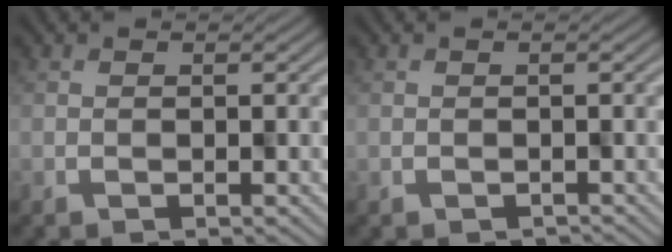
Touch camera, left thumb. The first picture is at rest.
{"total": 0.6, "force": [-0.6, 0.3, -0.1], "torque": [0.004, -0.001, -0.007]}